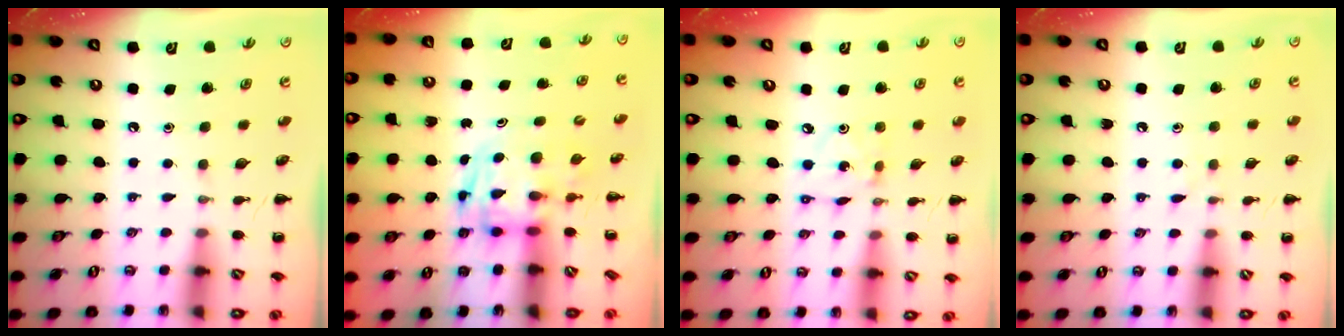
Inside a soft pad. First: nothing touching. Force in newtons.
{"total": 2.8, "press": 2.8, "slide": 0.5}
{"total": 2.3, "press": 2.3, "slide": 0.1}
{"total": 3.7, "press": 3.4, "slide": 1.5}